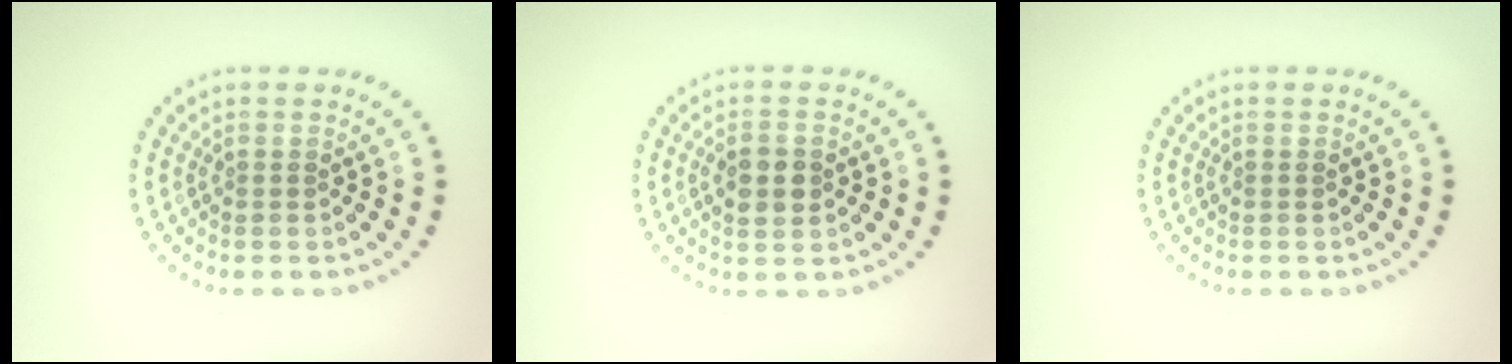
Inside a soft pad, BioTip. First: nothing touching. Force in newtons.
{"total": 2.8, "press": 2.8, "slide": 0.1}
{"total": 0.0}